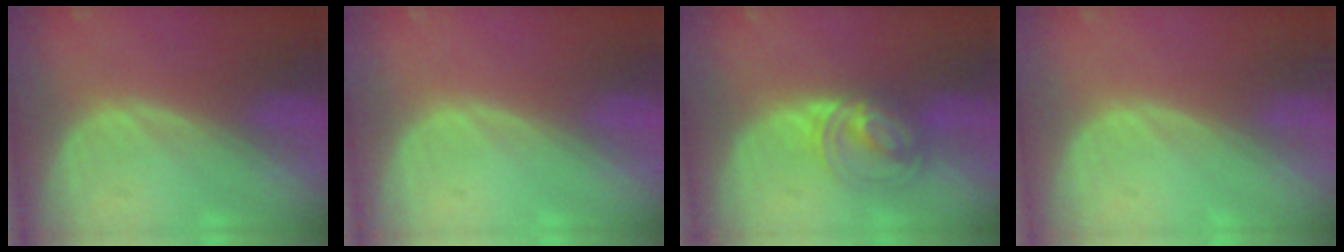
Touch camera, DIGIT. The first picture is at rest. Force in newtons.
{"total": 0.0}
{"total": 5.6, "press": 5.6, "slide": 0.5}
{"total": 0.0}